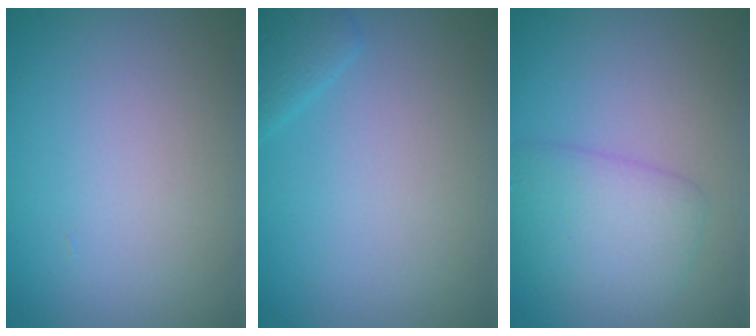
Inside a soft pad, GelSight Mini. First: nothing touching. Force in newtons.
{"total": 1.6, "press": 1.6, "slide": 0.1}
{"total": 3.3, "press": 3.3, "slide": 0.1}